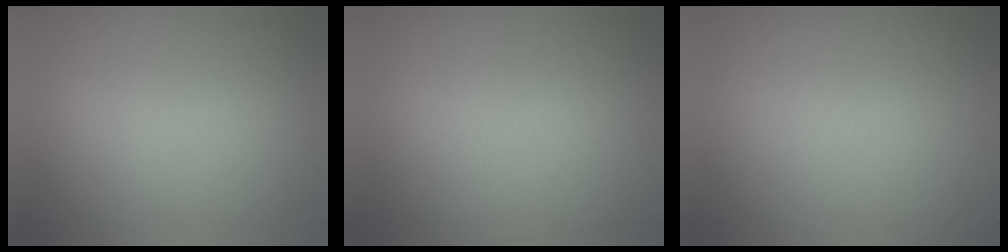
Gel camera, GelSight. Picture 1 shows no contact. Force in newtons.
{"total": 2.4}
{"total": 3.6}